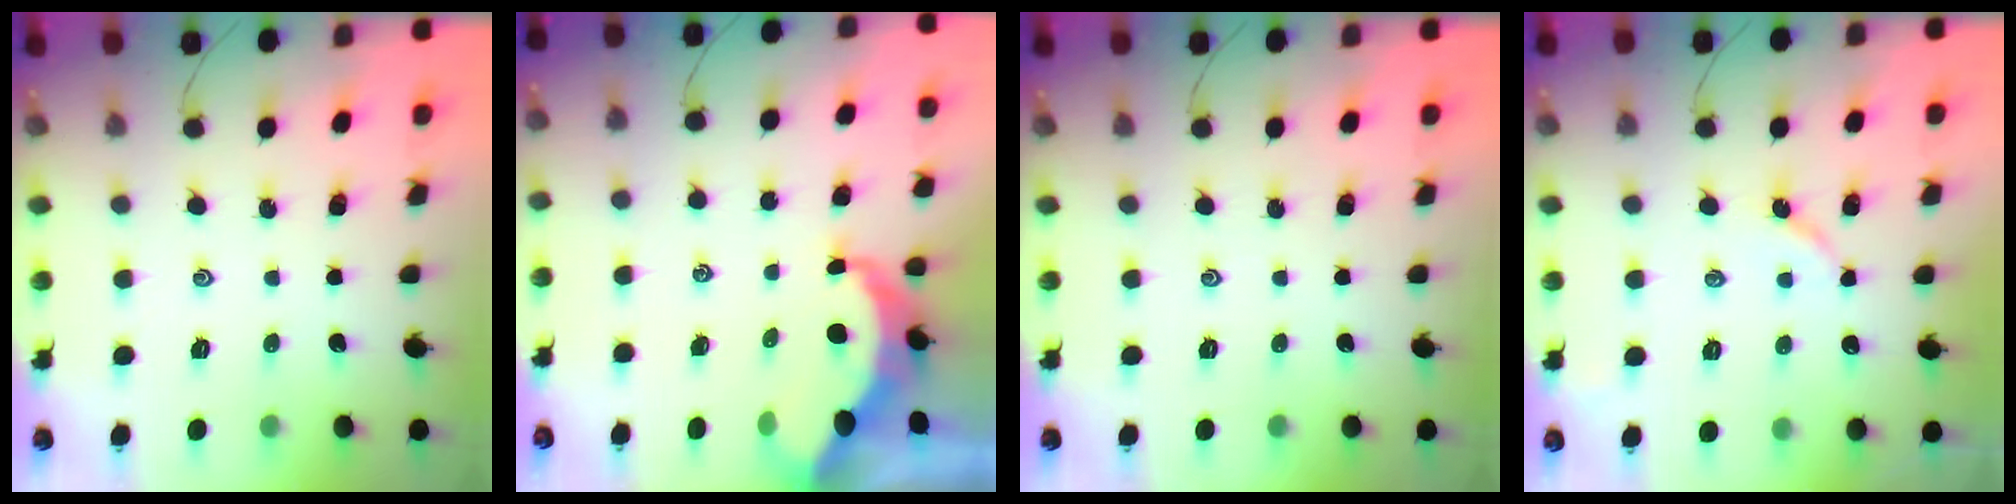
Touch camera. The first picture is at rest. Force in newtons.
{"total": 6.8, "press": 6.7, "slide": 0.9}
{"total": 0.0}
{"total": 4.5, "press": 4.4, "slide": 0.4}